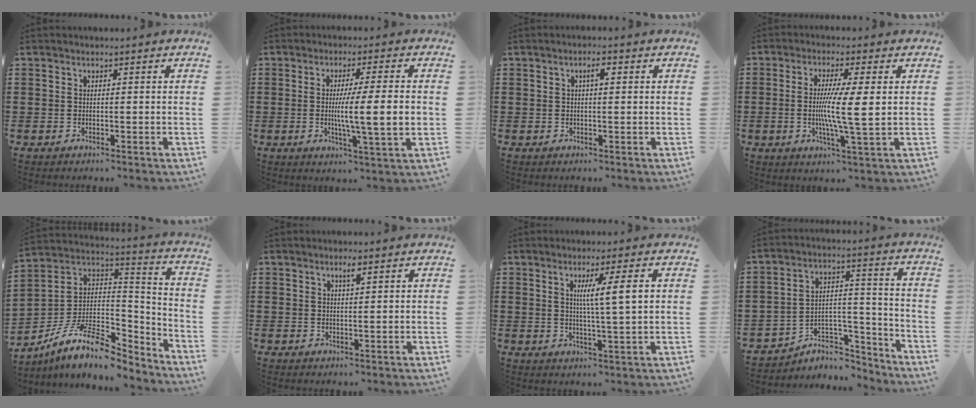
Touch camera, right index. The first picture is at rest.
{"total": 8.0, "force": [-0.4, 0.2, 8.0], "torque": [-0.132, -0.009, -0.012]}
{"total": 2.0, "force": [0.5, 0.6, 1.9], "torque": [-0.029, 0.003, 0.004]}
{"total": 7.0, "force": [0.1, 0.3, 7.0], "torque": [-0.127, -0.007, -0.003]}
{"total": 12.2, "force": [-8.4, 4.6, 7.6], "torque": [-0.156, 0.017, -0.158]}
{"total": 1.4, "force": [0.8, 0.1, 1.1], "torque": [-0.023, 0.001, 0.014]}
{"total": 6.2, "force": [1.5, -0.1, 6.0], "torque": [-0.117, -0.002, 0.018]}
{"total": 5.4, "force": [-4.4, 2.7, 1.3], "torque": [-0.026, 0.013, -0.088]}